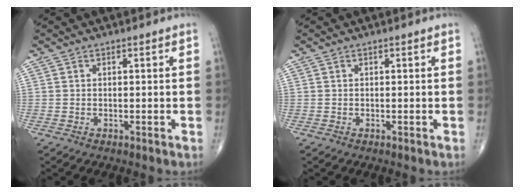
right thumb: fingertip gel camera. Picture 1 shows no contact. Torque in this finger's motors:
{"motor_torque": [0.00, -0.01, -0.03, 0.01, 0.02]}